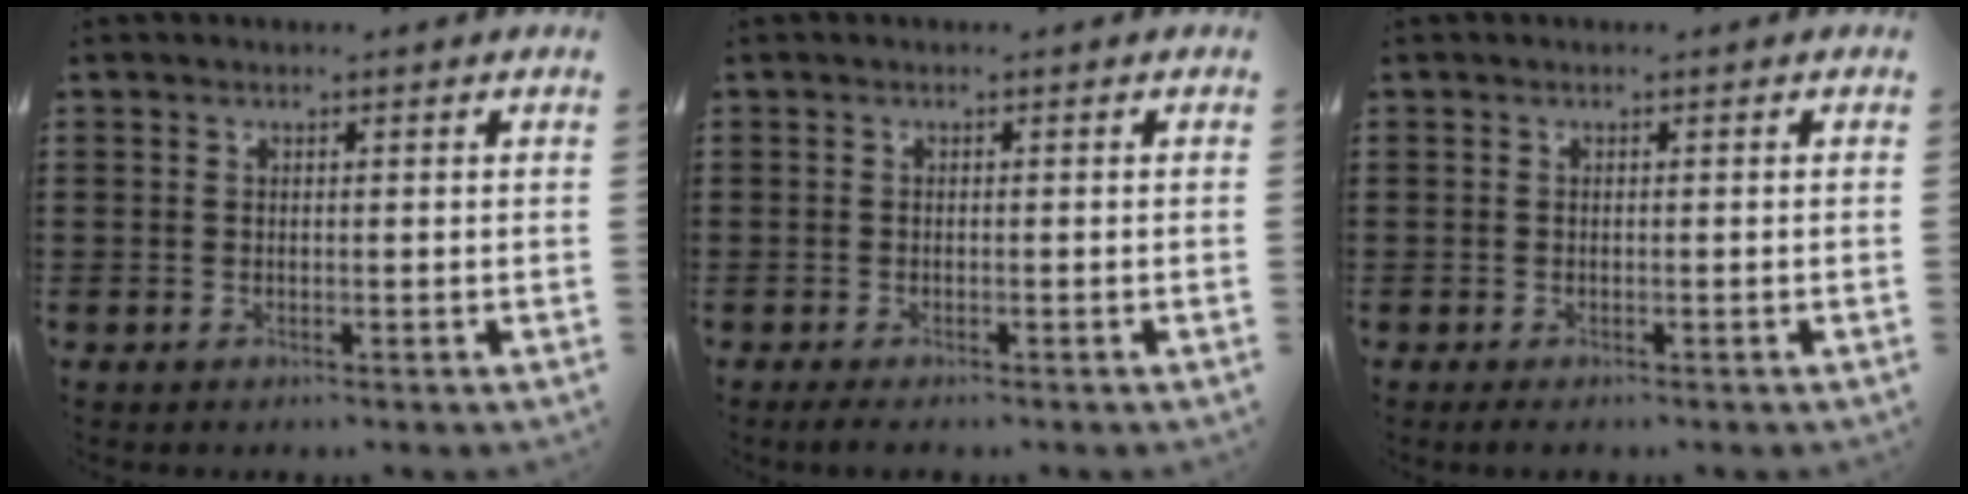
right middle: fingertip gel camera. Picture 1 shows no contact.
{"total": 0.9, "force": [-0.8, 0.1, 0.5], "torque": [-0.010, -0.005, -0.014]}
{"total": 0.6, "force": [-0.5, 0.1, 0.3], "torque": [-0.007, -0.006, -0.008]}